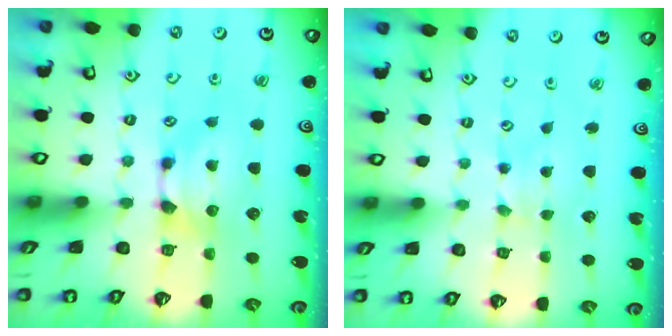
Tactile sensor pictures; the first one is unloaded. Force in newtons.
{"total": 2.0, "press": 2.0, "slide": 0.1}